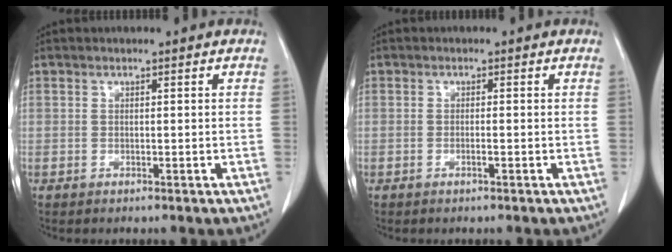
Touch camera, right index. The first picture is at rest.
{"total": 0.7, "force": [-0.3, -0.1, 0.7], "torque": [-0.011, 0.003, -0.003]}